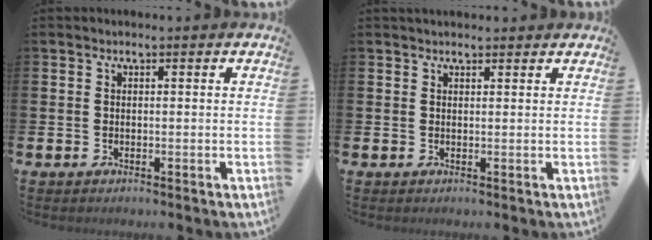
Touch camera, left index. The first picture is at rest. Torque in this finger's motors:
{"motor_torque": [0.90, -1.24, 0.31, 0.07]}